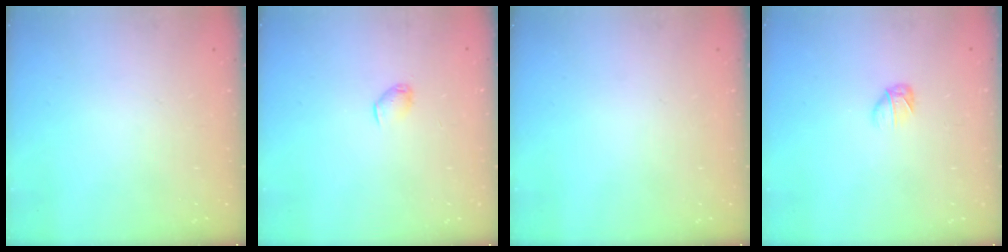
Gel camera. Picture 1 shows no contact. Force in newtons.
{"total": 3.3, "press": 3.2, "slide": 0.6}
{"total": 0.0}
{"total": 2.7, "press": 2.7, "slide": 0.7}